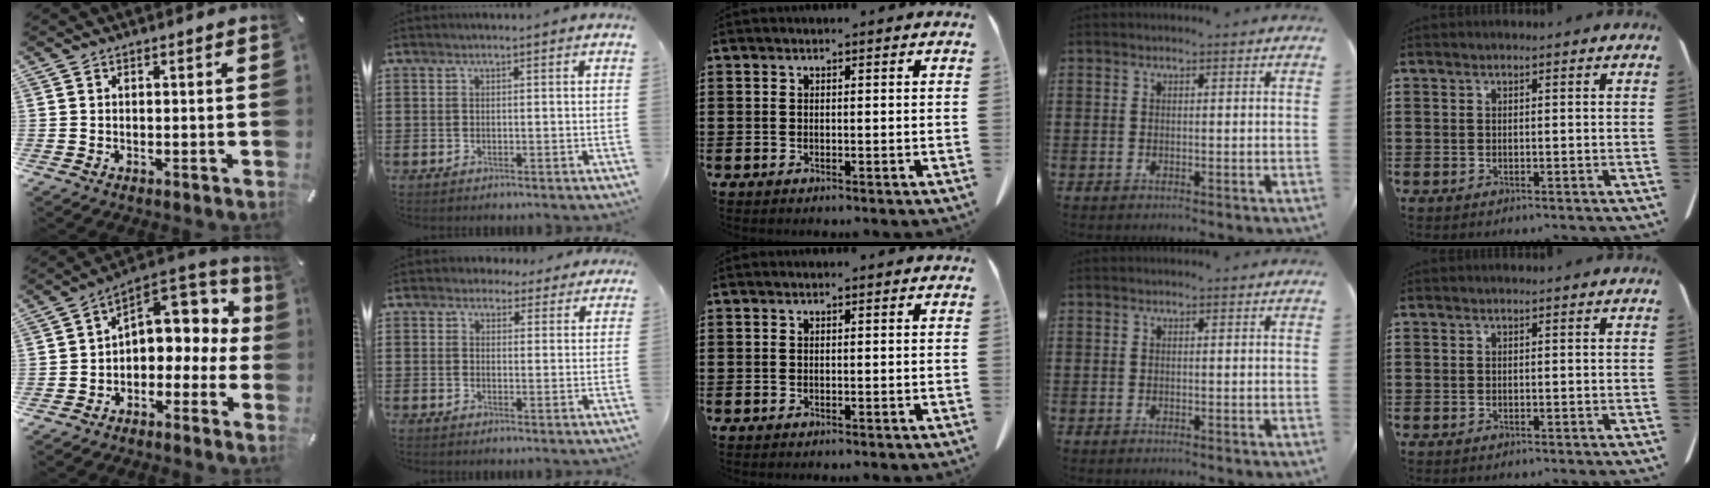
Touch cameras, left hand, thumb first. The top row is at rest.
{"thumb": {"total": 9.1, "force": [3.4, 6.7, 5.1], "torque": [-0.071, -0.029, 0.062]}, "index": {"total": 3.0, "force": [2.4, 1.7, 0.7], "torque": [-0.016, 0.002, 0.044]}}